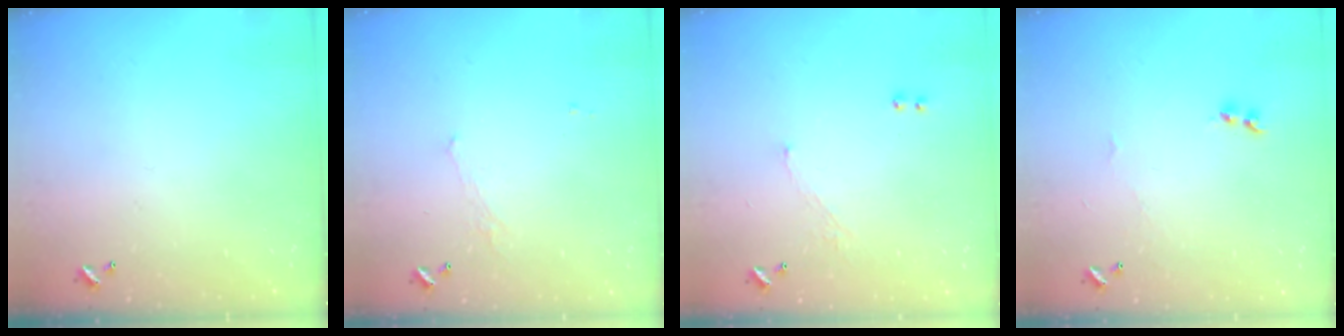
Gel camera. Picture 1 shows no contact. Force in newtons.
{"total": 1.1, "press": 0.8, "slide": 0.7}
{"total": 4.0, "press": 4.0, "slide": 0.7}
{"total": 2.1, "press": 2.1, "slide": 0.5}